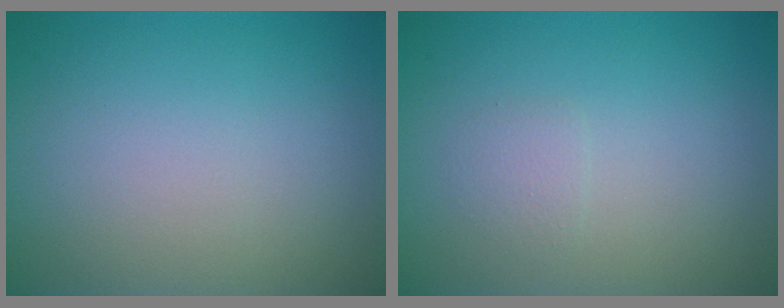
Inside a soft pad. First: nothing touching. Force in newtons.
{"total": 0.9, "press": 0.9, "slide": 0.1}